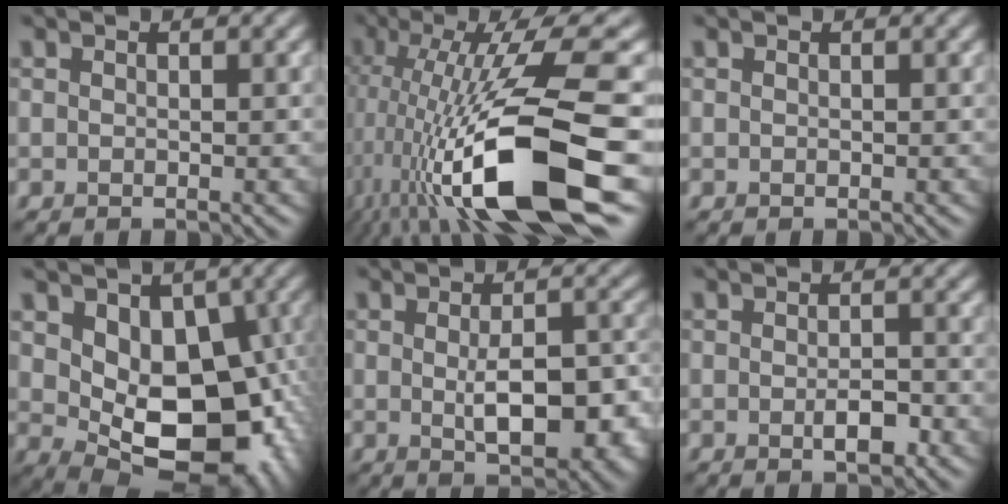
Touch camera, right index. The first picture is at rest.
{"total": 15.2, "force": [-4.1, 4.1, 14.1], "torque": [-0.256, -0.003, -0.064]}
{"total": 0.0}
{"total": 12.4, "force": [0.1, 8.1, 9.5], "torque": [-0.112, -0.025, 0.017]}
{"total": 7.0, "force": [-1.0, 3.0, 6.2], "torque": [-0.094, -0.012, -0.008]}
{"total": 2.2, "force": [-0.8, 0.8, 1.9], "torque": [-0.030, -0.002, -0.012]}